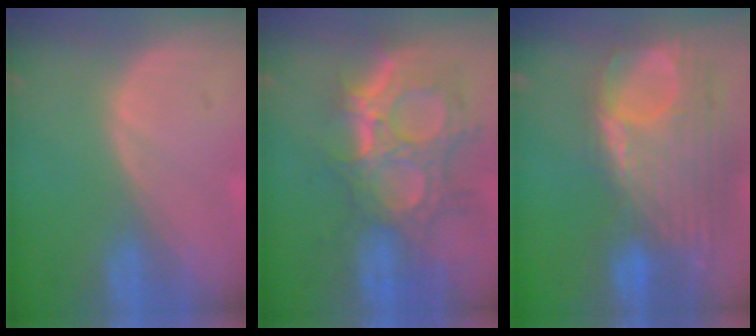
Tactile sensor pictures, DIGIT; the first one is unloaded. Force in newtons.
{"total": 12.0, "press": 10.8, "slide": 5.4}
{"total": 12.7, "press": 10.6, "slide": 6.9}